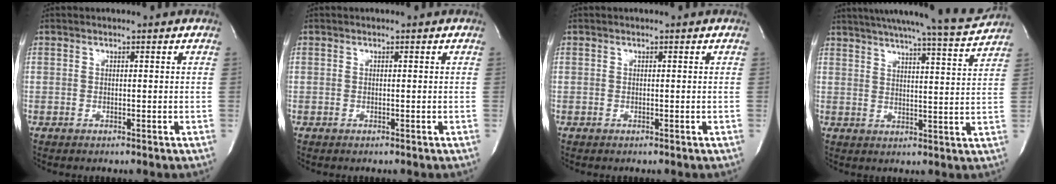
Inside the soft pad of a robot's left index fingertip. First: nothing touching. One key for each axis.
{"total": 0.0}
{"total": 0.0}
{"total": 16.9, "fx": 15.6, "fy": -0.8, "fz": 6.2, "tx": -0.102, "ty": -0.037, "tz": 0.205}